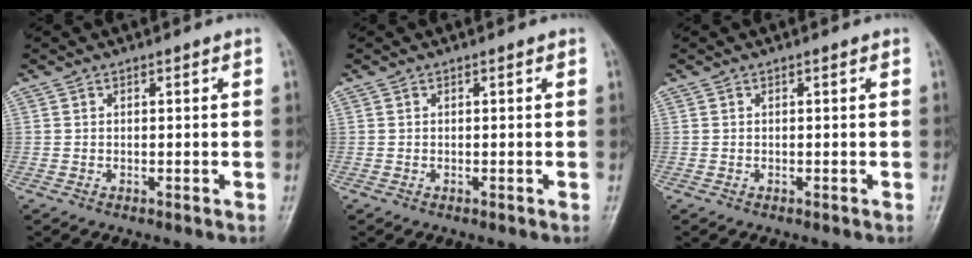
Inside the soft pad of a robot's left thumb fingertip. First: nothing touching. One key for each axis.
{"total": 0.0}
{"total": 0.0}